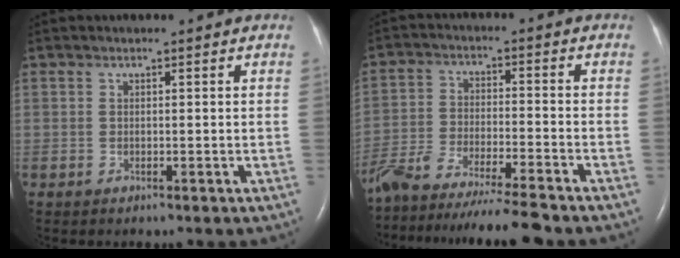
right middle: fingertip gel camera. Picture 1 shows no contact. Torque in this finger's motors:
{"motor_torque": [0.55, -0.52, 0.13, 0.09]}